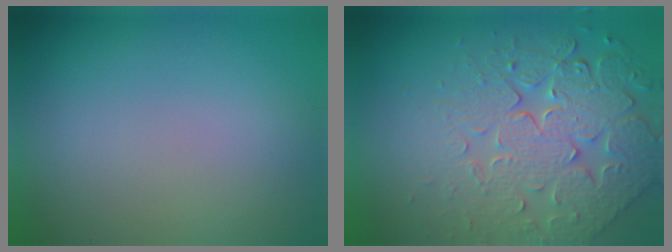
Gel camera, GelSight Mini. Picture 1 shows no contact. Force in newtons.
{"total": 7.8, "press": 5.7, "slide": 5.4}